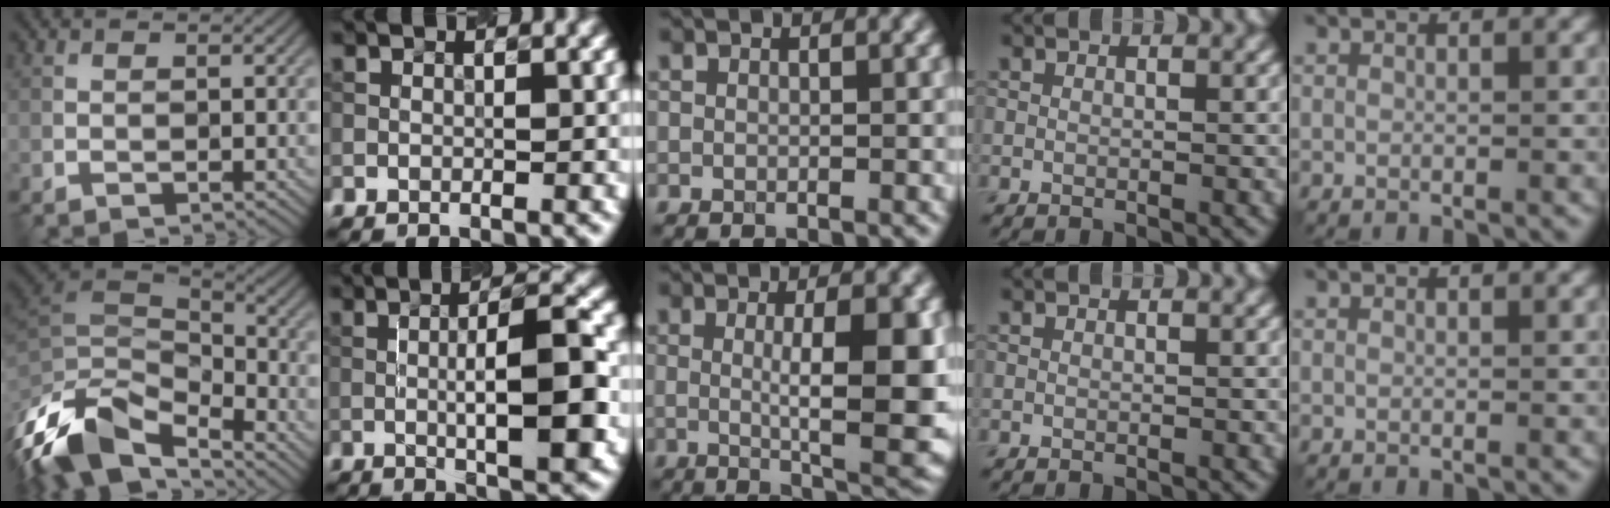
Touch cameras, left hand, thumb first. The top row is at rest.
{"thumb": {"total": 13.6, "force": [-7.6, 6.9, 8.9], "torque": [-0.220, -0.016, -0.137]}, "index": {"total": 7.9, "force": [-0.5, 1.7, 7.7], "torque": [-0.116, 0.004, -0.009]}, "middle": {"total": 9.0, "force": [0.1, 2.0, 8.7], "torque": [-0.115, -0.009, 0.007]}}